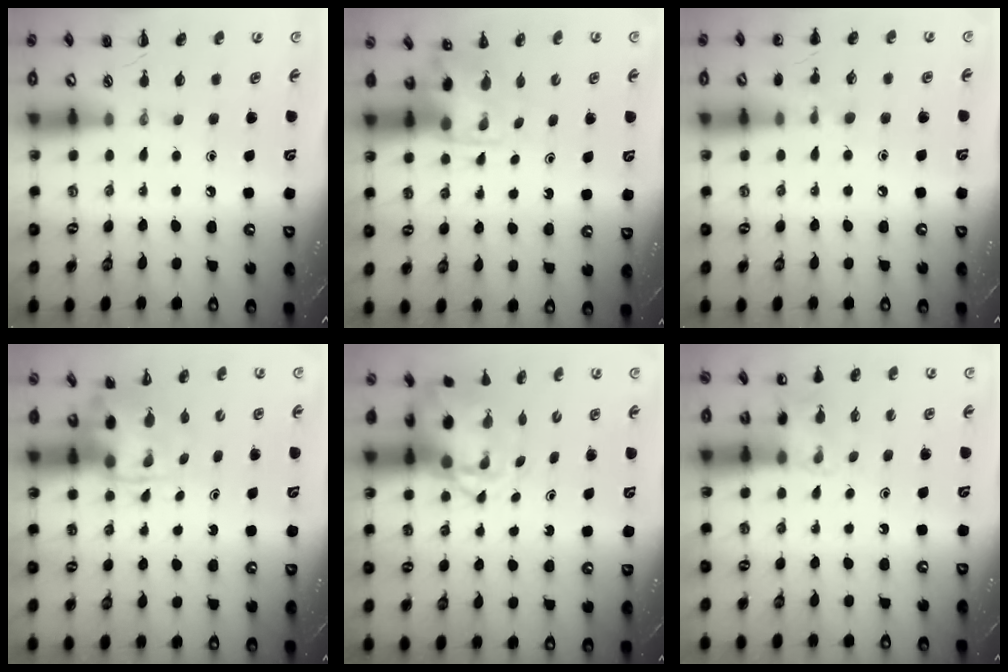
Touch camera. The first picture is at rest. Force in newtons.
{"total": 4.8, "press": 4.7, "slide": 0.4}
{"total": 6.2, "press": 6.0, "slide": 1.8}
{"total": 3.6, "press": 3.5, "slide": 0.8}
{"total": 5.4, "press": 5.3, "slide": 0.7}
{"total": 4.4, "press": 4.2, "slide": 1.2}